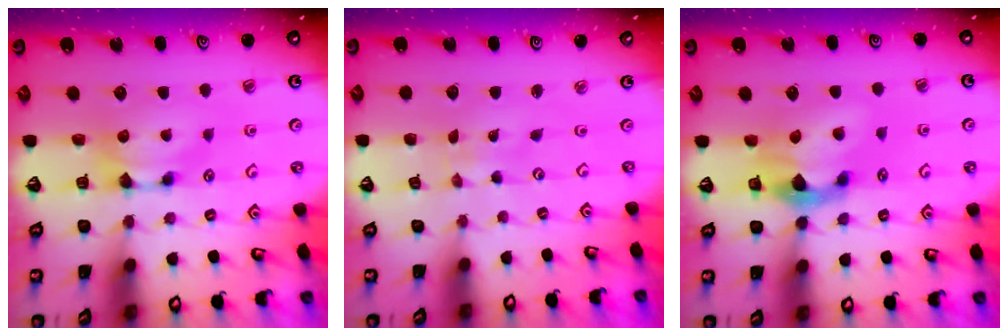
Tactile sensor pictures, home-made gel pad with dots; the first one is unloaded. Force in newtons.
{"total": 6.4, "press": 6.4, "slide": 0.4}
{"total": 4.9, "press": 4.4, "slide": 2.0}